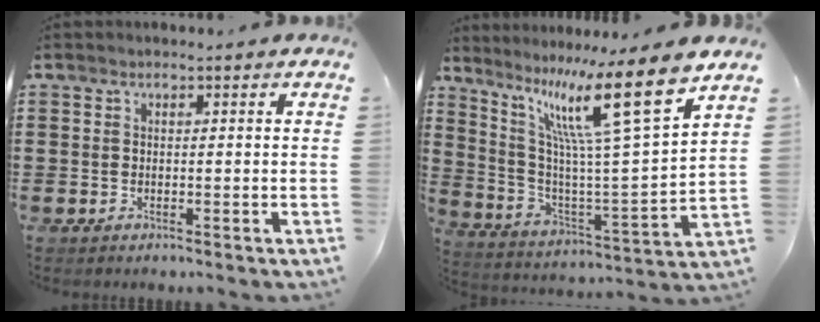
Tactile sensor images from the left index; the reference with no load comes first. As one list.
[{"total": 15.5, "force": [9.5, 1.7, 12.1], "torque": [-0.235, -0.048, 0.144]}]